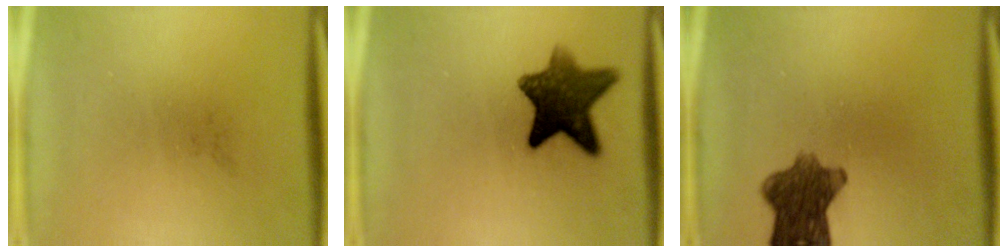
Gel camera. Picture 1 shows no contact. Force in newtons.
{"total": 10.3}
{"total": 8.4}